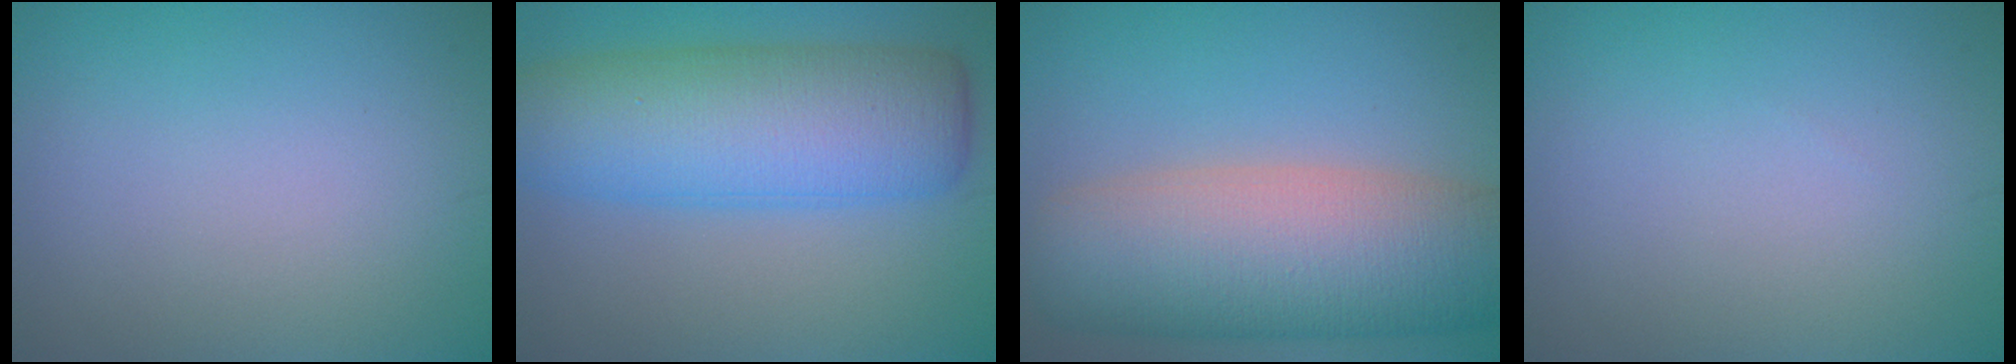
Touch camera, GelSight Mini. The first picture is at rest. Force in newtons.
{"total": 10.1, "press": 10.1, "slide": 0.2}
{"total": 12.3, "press": 12.2, "slide": 0.9}
{"total": 0.0}